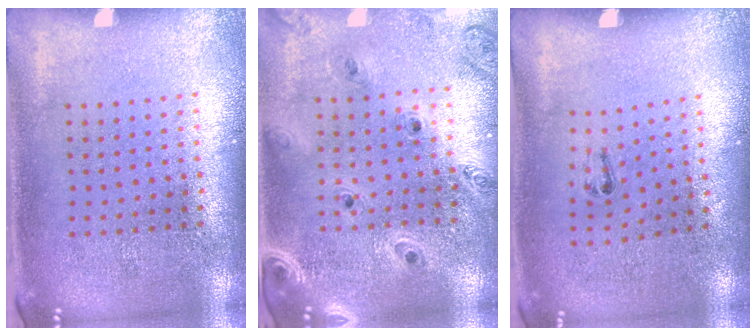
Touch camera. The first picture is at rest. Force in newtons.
{"total": 1.3, "press": 1.3, "slide": 0.2}
{"total": 0.6, "press": 0.3, "slide": 0.6}